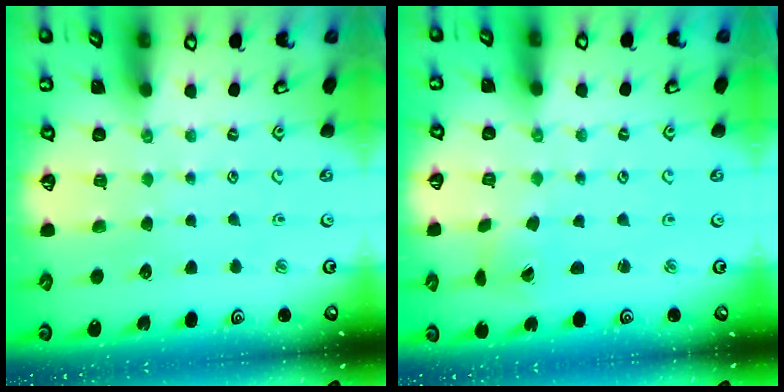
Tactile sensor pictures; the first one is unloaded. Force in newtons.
{"total": 1.4, "press": 1.4, "slide": 0.3}